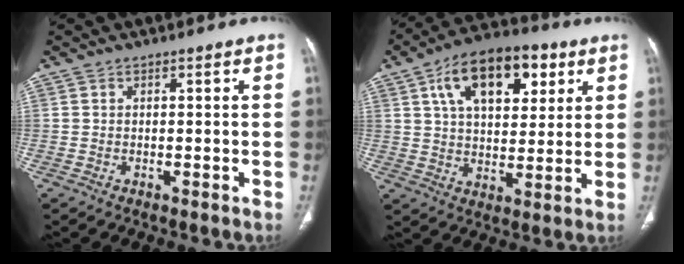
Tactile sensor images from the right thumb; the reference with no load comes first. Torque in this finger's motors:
{"motor_torque": [0.48, 3.96, 1.66, 0.22, 0.12]}